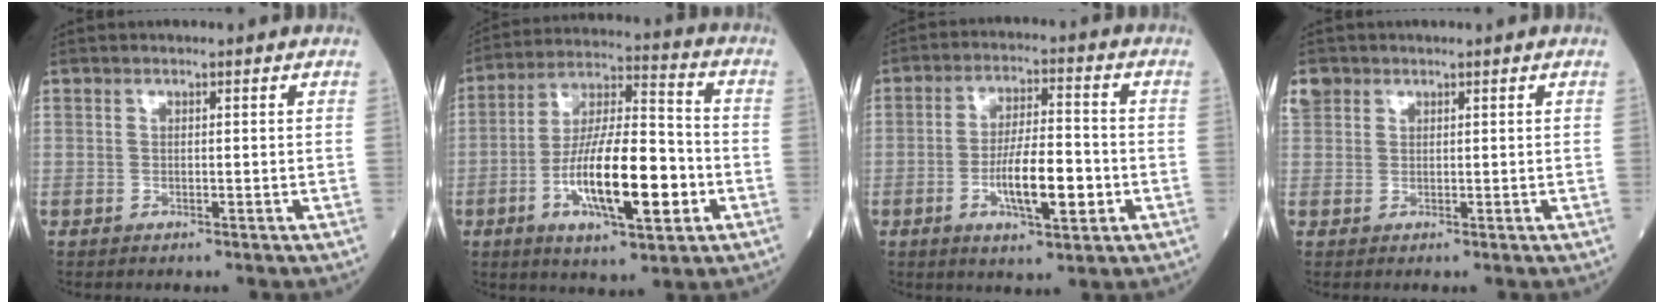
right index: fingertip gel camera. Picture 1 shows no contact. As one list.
[{"total": 16.5, "force": [-4.6, 4.1, 15.3], "torque": [-0.278, -0.001, -0.079]}, {"total": 9.6, "force": [-2.6, 2.3, 8.9], "torque": [-0.157, 0.001, -0.044]}, {"total": 2.3, "force": [1.1, 1.9, 0.4], "torque": [-0.007, 0.017, 0.020]}]